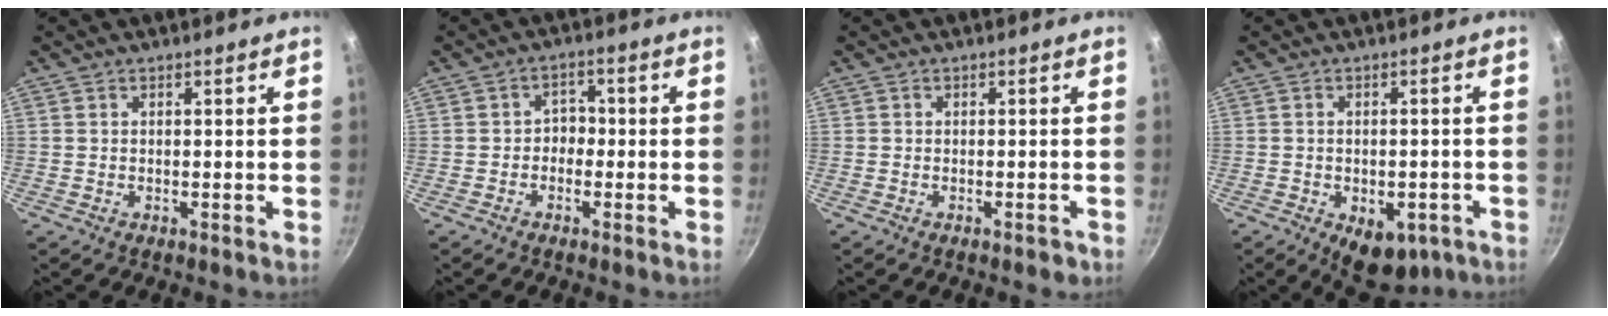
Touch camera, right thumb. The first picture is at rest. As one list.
[{"total": 3.0, "force": [-1.0, 2.4, 1.4], "torque": [0.004, 0.016, -0.021]}, {"total": 1.4, "force": [-0.9, 0.6, 0.9], "torque": [-0.009, 0.012, -0.009]}, {"total": 9.0, "force": [-3.8, 5.3, 6.2], "torque": [-0.048, 0.010, -0.038]}]